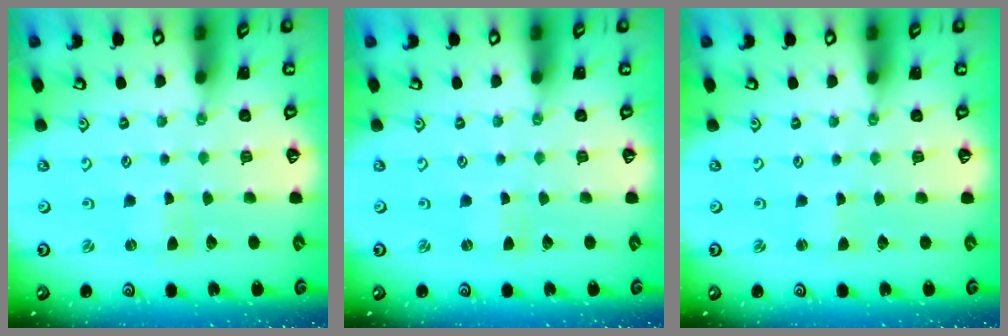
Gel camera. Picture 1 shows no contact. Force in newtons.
{"total": 0.0}
{"total": 0.0}